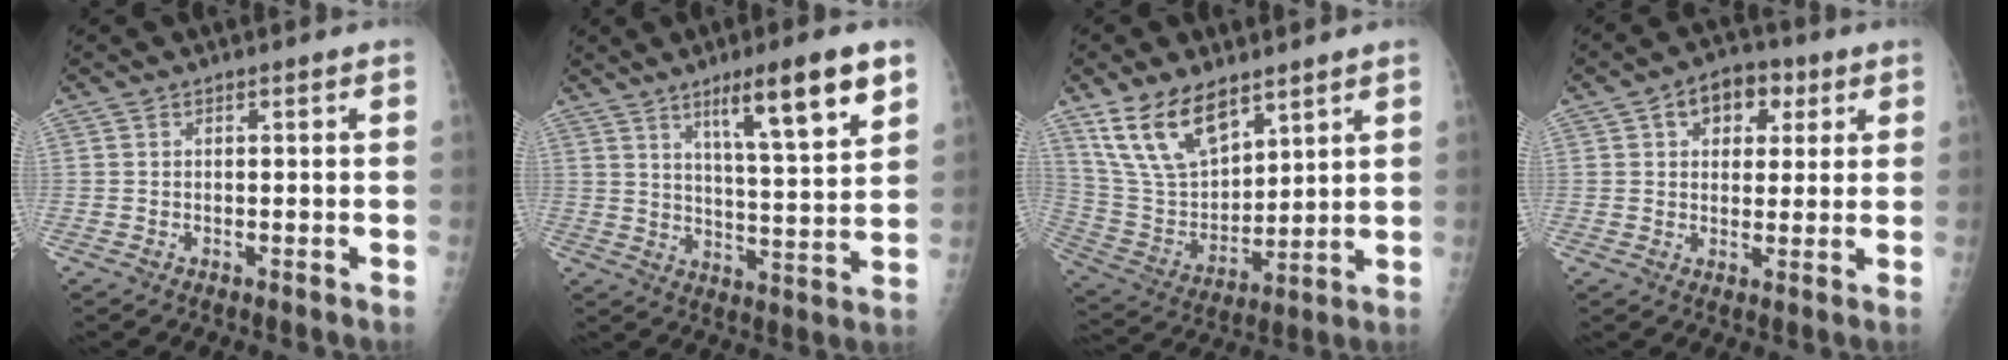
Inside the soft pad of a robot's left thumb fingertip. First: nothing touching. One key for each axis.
{"total": 14.3, "fx": 8.0, "fy": 1.9, "fz": 11.6, "tx": -0.173, "ty": -0.038, "tz": 0.128}
{"total": 15.5, "fx": 10.0, "fy": 7.8, "fz": 8.9, "tx": -0.137, "ty": -0.045, "tz": 0.209}
{"total": 9.0, "fx": 3.6, "fy": 6.2, "fz": 5.4, "tx": -0.039, "ty": 0.000, "tz": 0.048}